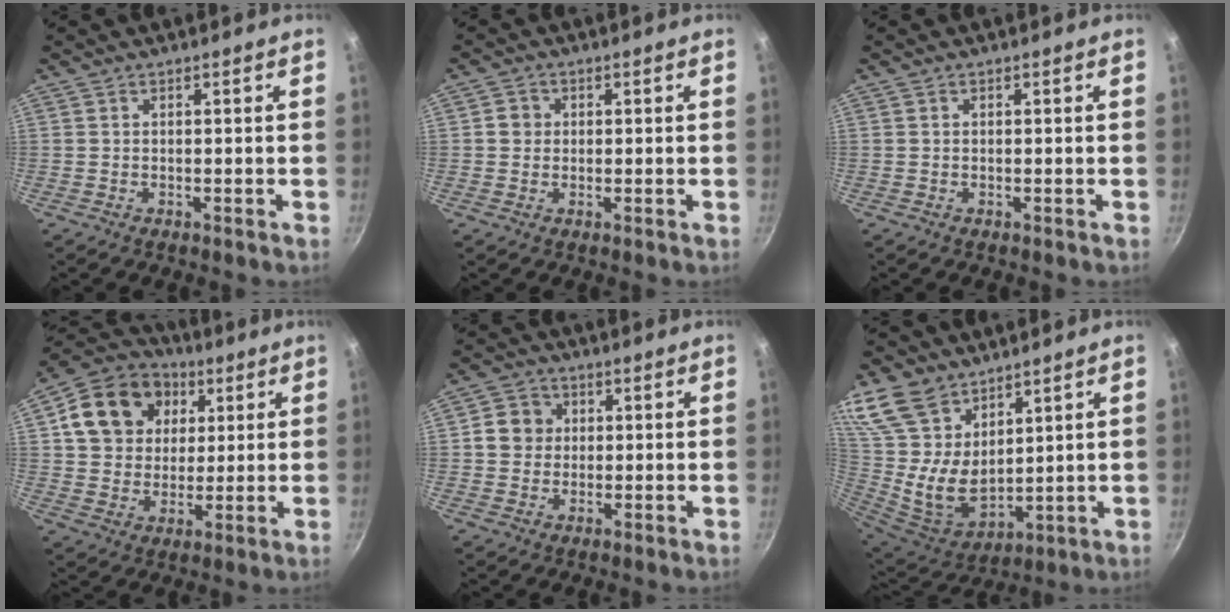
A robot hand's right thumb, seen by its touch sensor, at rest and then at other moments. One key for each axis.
{"total": 2.7, "fx": 0.2, "fy": 2.5, "fz": 0.8, "tx": 0.001, "ty": 0.006, "tz": -0.002}
{"total": 0.0}
{"total": 16.7, "fx": 4.9, "fy": 13.7, "fz": 8.2, "tx": -0.130, "ty": 0.014, "tz": 0.077}
{"total": 5.9, "fx": 0.9, "fy": 5.4, "fz": 2.1, "tx": -0.005, "ty": 0.006, "tz": 0.004}
{"total": 18.9, "fx": 11.6, "fy": 11.4, "fz": 9.7, "tx": -0.203, "ty": -0.048, "tz": 0.245}